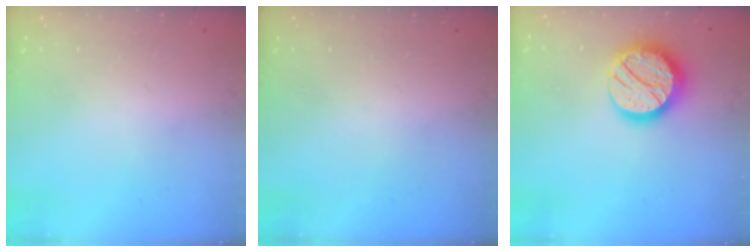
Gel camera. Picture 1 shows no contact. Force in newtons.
{"total": 0.0}
{"total": 16.9, "press": 16.8, "slide": 1.4}